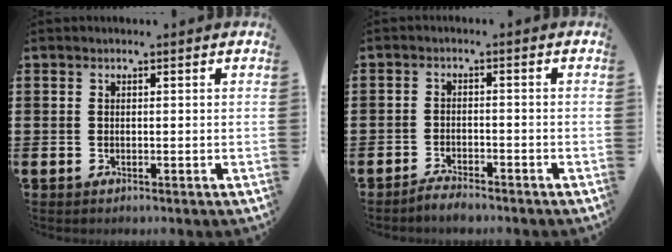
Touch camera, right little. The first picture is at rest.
{"total": 2.0, "force": [-2.0, 0.2, 0.4], "torque": [-0.010, 0.006, -0.041]}